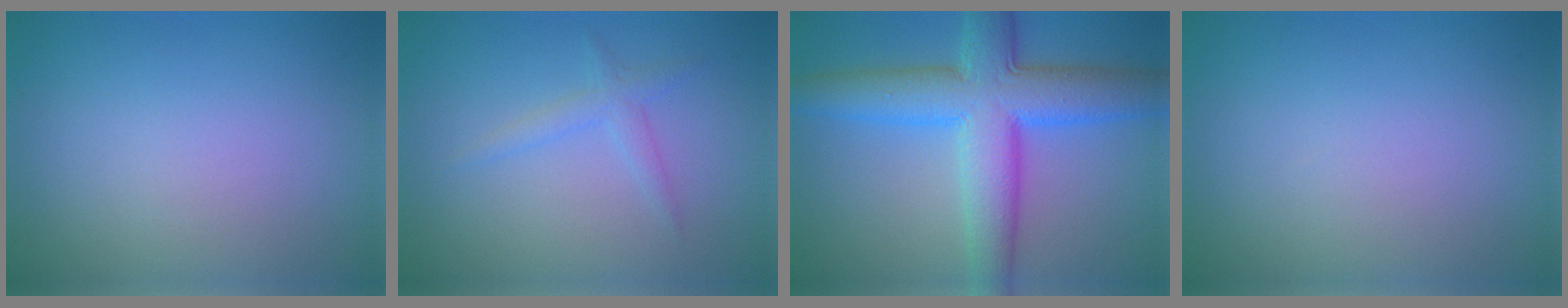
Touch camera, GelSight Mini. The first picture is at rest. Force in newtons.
{"total": 1.6, "press": 1.6, "slide": 0.1}
{"total": 9.2, "press": 9.2, "slide": 0.1}
{"total": 0.0}